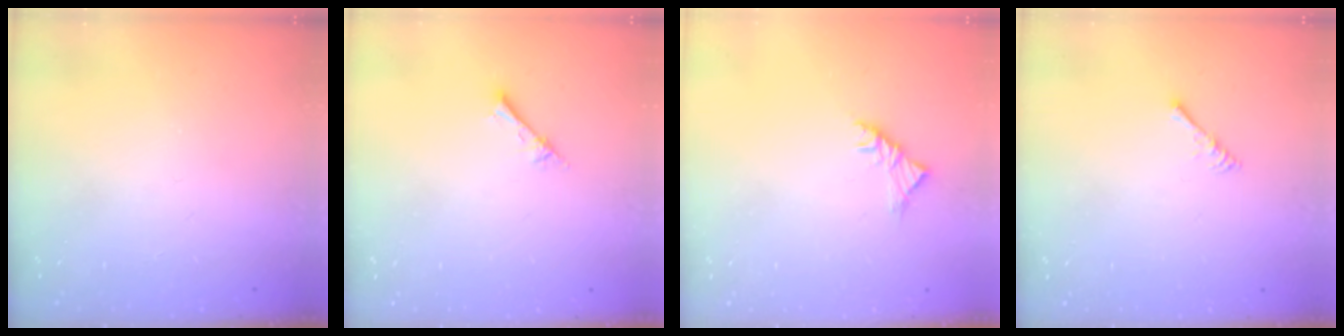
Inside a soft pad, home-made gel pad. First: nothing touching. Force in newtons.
{"total": 2.7, "press": 2.6, "slide": 0.3}
{"total": 3.5, "press": 3.4, "slide": 1.1}
{"total": 1.6, "press": 1.6, "slide": 0.4}